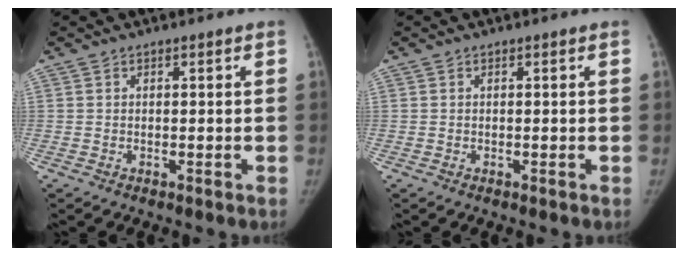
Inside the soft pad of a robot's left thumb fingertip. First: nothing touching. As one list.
[{"total": 0.0}]